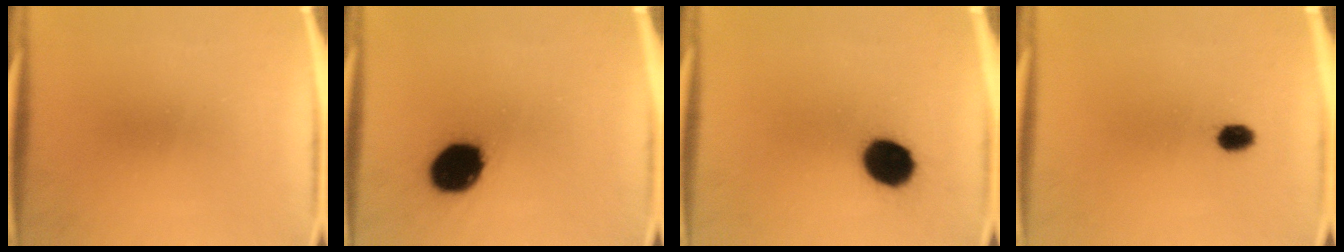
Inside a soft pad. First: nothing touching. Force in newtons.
{"total": 14.4}
{"total": 10.5}
{"total": 2.7}